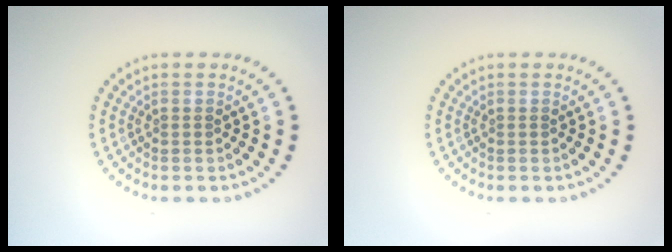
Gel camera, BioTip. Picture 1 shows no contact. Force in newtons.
{"total": 0.0}